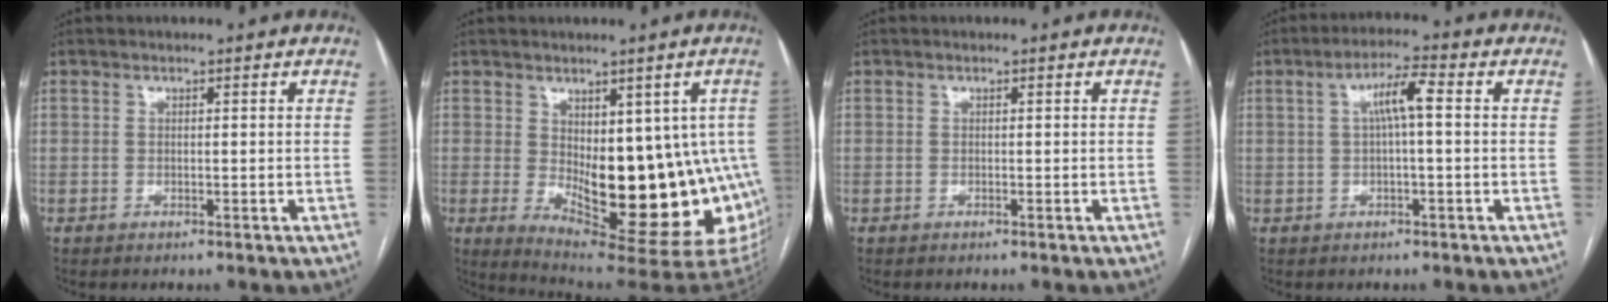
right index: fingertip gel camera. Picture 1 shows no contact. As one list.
[{"total": 19.2, "force": [-2.8, 7.9, 17.3], "torque": [-0.165, 0.003, -0.011]}, {"total": 0.0}, {"total": 5.1, "force": [0.8, 0.6, 5.1], "torque": [-0.093, 0.016, 0.012]}]